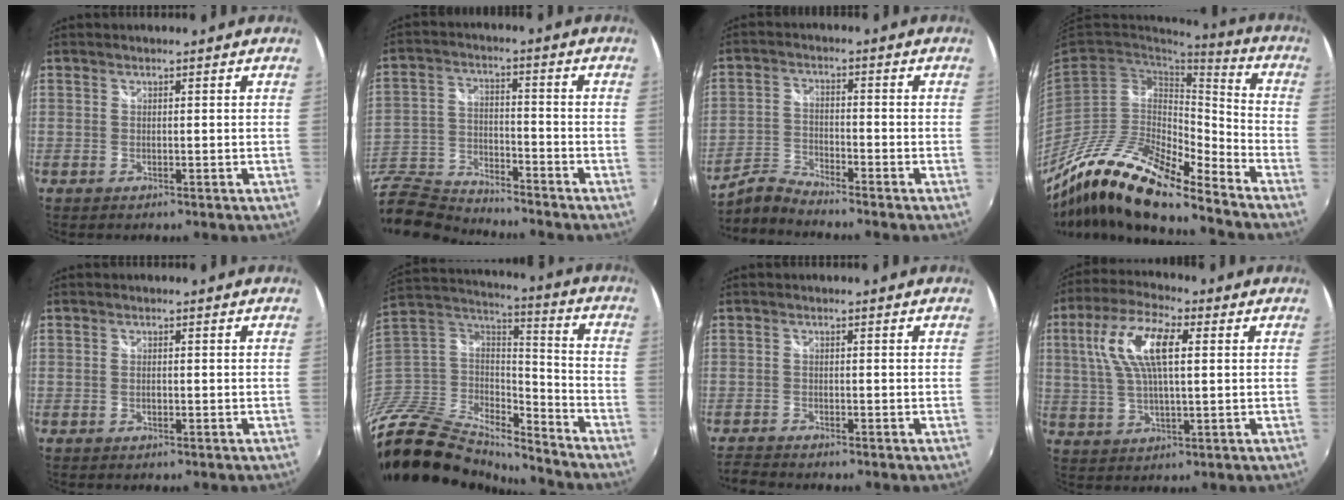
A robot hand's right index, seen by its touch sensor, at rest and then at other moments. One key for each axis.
{"total": 15.4, "fx": -13.4, "fy": 5.1, "fz": 5.6, "tx": -0.151, "ty": -0.014, "tz": -0.254}
{"total": 4.7, "fx": -4.6, "fy": -0.2, "fz": 0.5, "tx": -0.017, "ty": 0.007, "tz": -0.101}
{"total": 18.7, "fx": -14.9, "fy": 4.0, "fz": 10.5, "tx": -0.190, "ty": -0.016, "tz": -0.286}
{"total": 0.6, "fx": -0.2, "fy": 0.3, "fz": 0.5, "tx": -0.011, "ty": 0.001, "tz": -0.005}
{"total": 21.0, "fx": -15.9, "fy": 10.2, "fz": 9.0, "tx": -0.222, "ty": 0.011, "tz": -0.286}
{"total": 2.4, "fx": -2.4, "fy": 0.2, "fz": 0.3, "tx": -0.016, "ty": -0.014, "tz": -0.052}
{"total": 11.8, "fx": 3.0, "fy": 4.4, "fz": 10.6, "tx": -0.210, "ty": 0.020, "tz": 0.055}